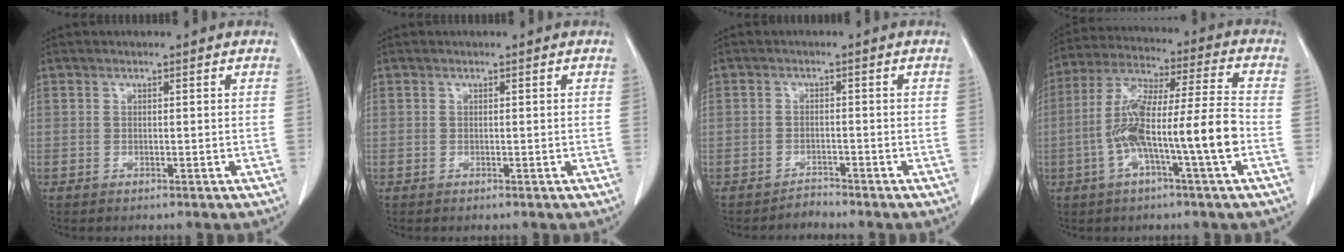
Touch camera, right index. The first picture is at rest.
{"total": 0.0}
{"total": 1.6, "force": [-1.5, 0.2, -0.6], "torque": [0.019, -0.004, -0.026]}
{"total": 14.0, "force": [-3.7, 0.4, 13.4], "torque": [-0.260, 0.017, -0.069]}